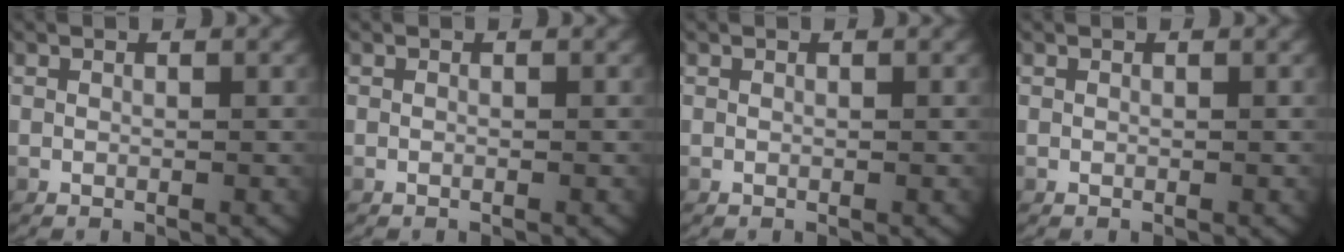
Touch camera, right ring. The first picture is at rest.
{"total": 0.0}
{"total": 0.0}
{"total": 0.0}